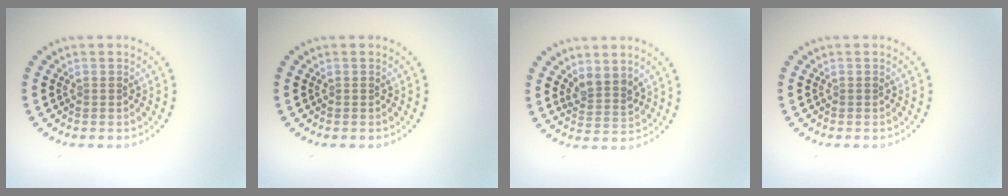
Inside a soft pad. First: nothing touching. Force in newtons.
{"total": 0.0}
{"total": 2.4, "press": 1.9, "slide": 1.5}
{"total": 0.0}